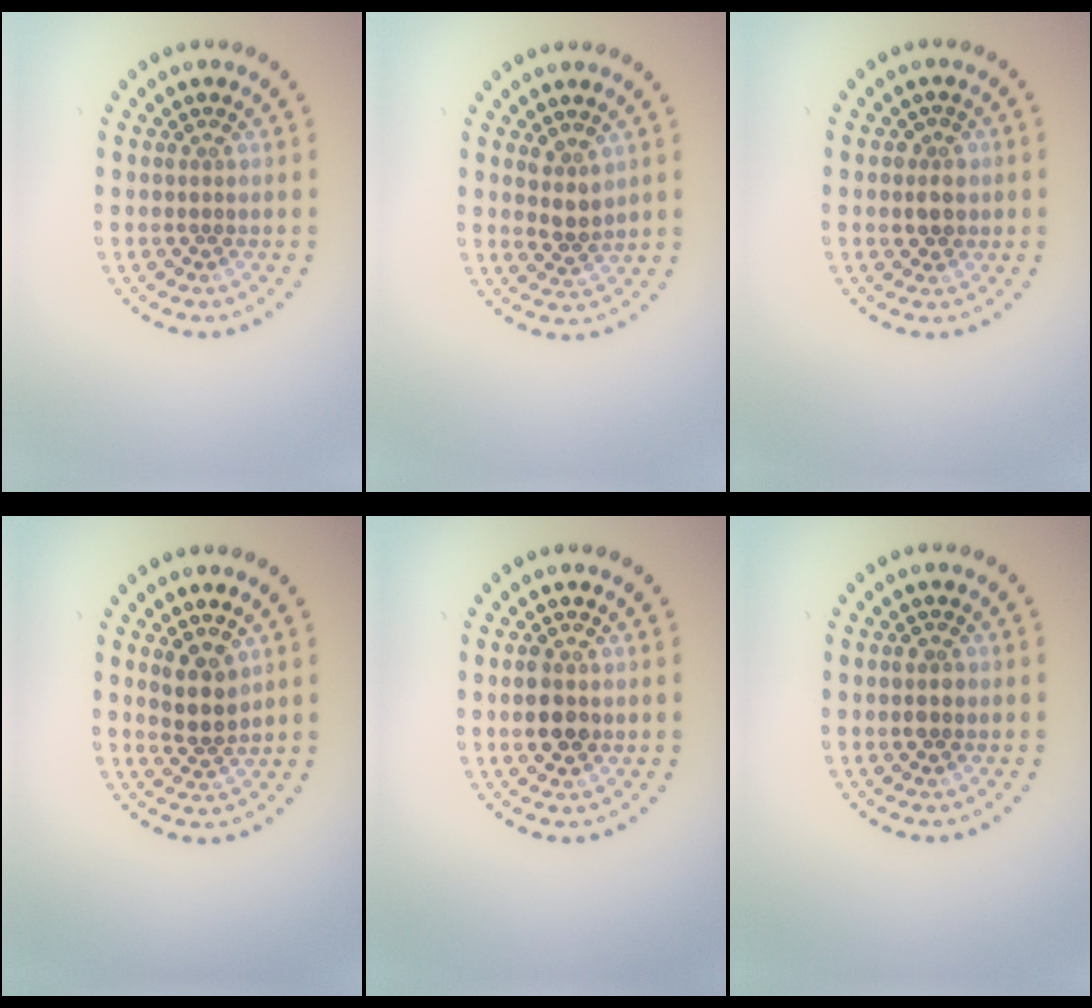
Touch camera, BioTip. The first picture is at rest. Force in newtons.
{"total": 2.3, "press": 1.8, "slide": 1.5}
{"total": 2.0, "press": 1.9, "slide": 0.7}
{"total": 2.6, "press": 2.3, "slide": 1.1}
{"total": 3.0, "press": 3.0, "slide": 0.1}
{"total": 1.4, "press": 1.3, "slide": 0.1}